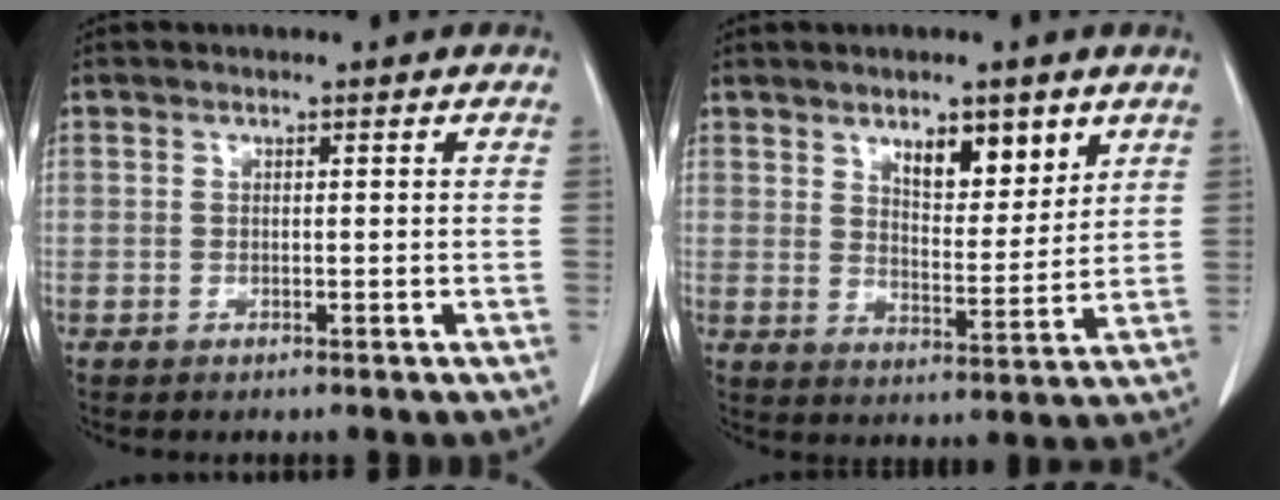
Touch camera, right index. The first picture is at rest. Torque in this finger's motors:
{"motor_torque": [0.62, 0.63, 0.29, 0.07]}